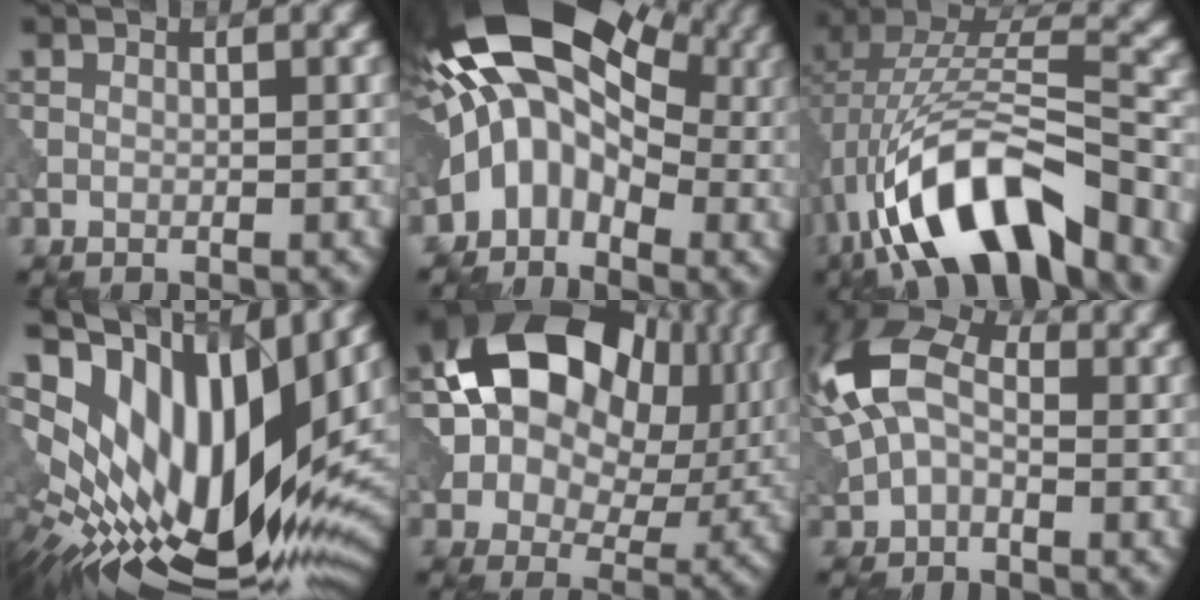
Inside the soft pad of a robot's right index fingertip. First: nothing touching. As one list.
[{"total": 13.8, "force": [1.1, 8.6, 10.7], "torque": [-0.168, 0.017, -0.002]}, {"total": 12.0, "force": [-6.2, 4.1, 9.4], "torque": [-0.173, 0.017, -0.114]}, {"total": 17.2, "force": [4.9, 7.9, 14.4], "torque": [-0.261, 0.007, 0.085]}, {"total": 18.6, "force": [4.4, 13.4, 12.0], "torque": [-0.207, 0.015, 0.076]}, {"total": 9.6, "force": [1.6, 5.8, 7.5], "torque": [-0.172, 0.026, 0.010]}]